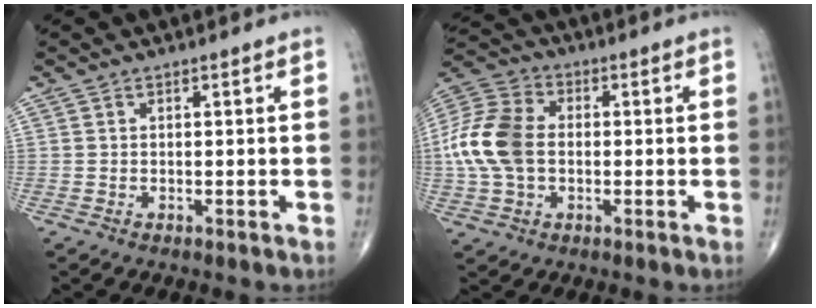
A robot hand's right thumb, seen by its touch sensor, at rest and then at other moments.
{"total": 13.7, "force": [-0.4, 9.4, 10.0], "torque": [-0.208, 0.026, -0.012]}